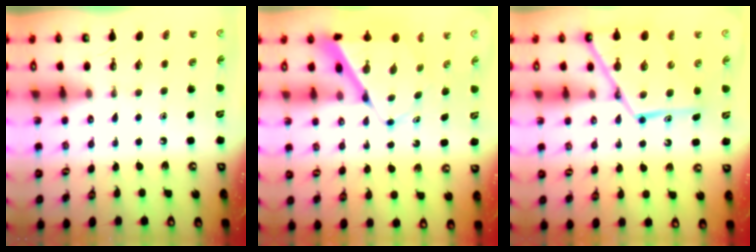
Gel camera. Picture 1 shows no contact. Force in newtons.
{"total": 8.5, "press": 8.5, "slide": 0.6}
{"total": 15.3, "press": 15.2, "slide": 1.4}